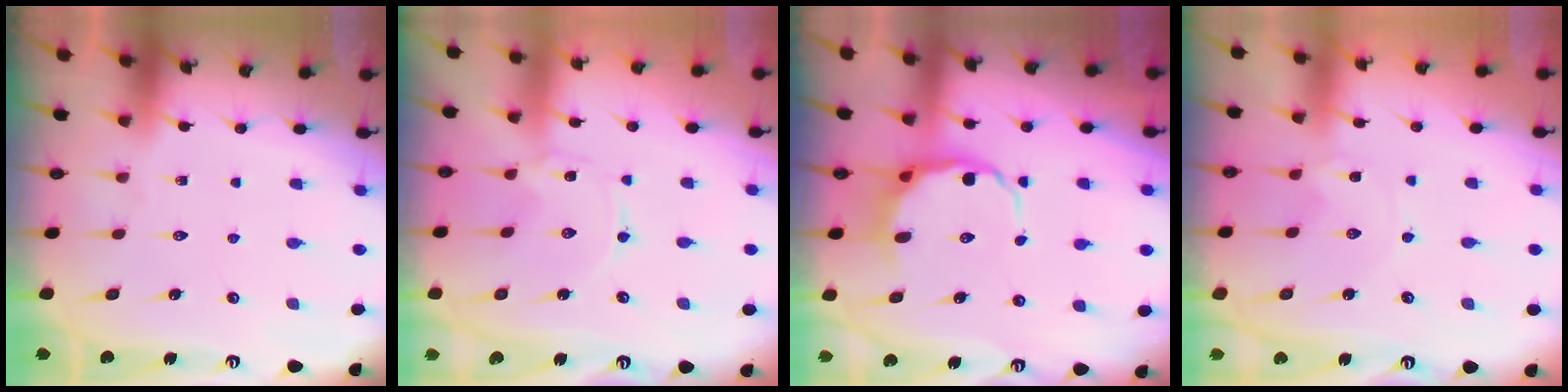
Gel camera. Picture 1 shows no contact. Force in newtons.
{"total": 0.0}
{"total": 8.9, "press": 8.4, "slide": 2.8}
{"total": 0.0}